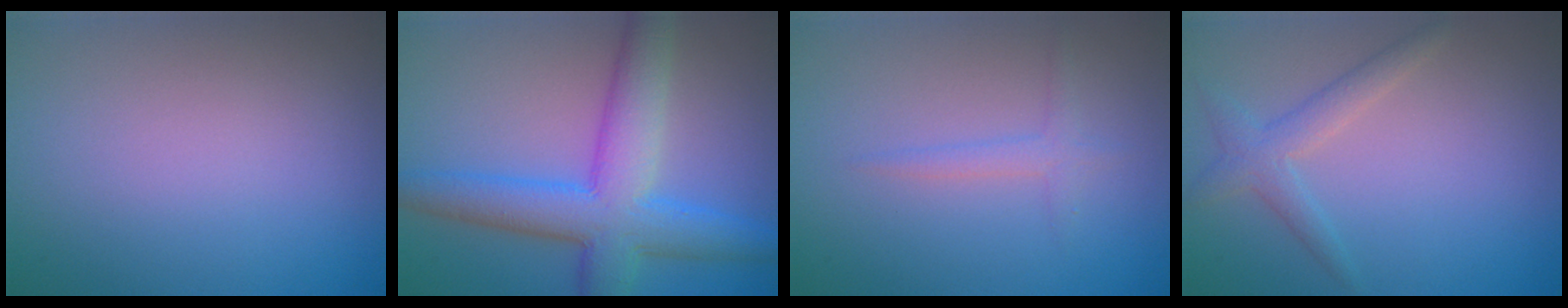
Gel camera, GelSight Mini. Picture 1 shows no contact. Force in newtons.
{"total": 8.6, "press": 8.6, "slide": 0.0}
{"total": 1.4, "press": 1.4, "slide": 0.1}
{"total": 2.4, "press": 2.4, "slide": 0.2}